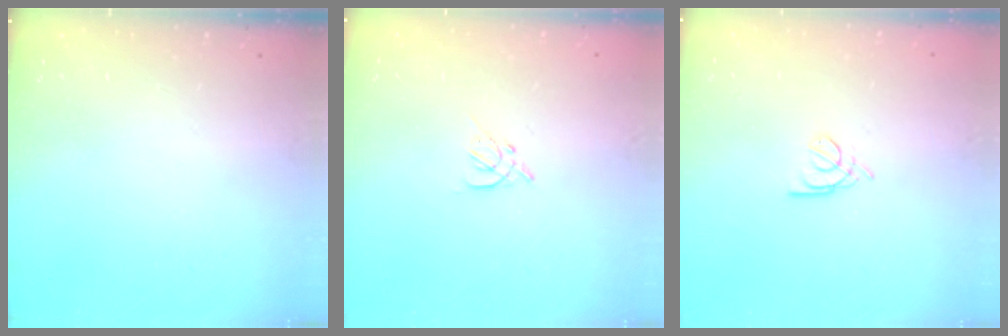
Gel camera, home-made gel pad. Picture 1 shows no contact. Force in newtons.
{"total": 2.7, "press": 2.6, "slide": 0.7}
{"total": 2.2, "press": 2.1, "slide": 0.5}